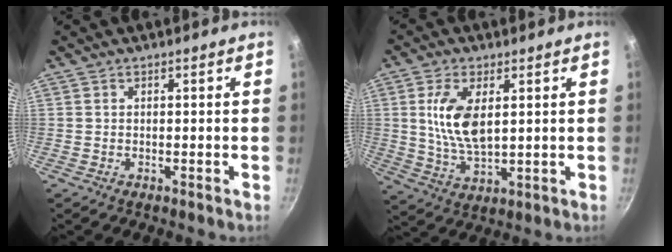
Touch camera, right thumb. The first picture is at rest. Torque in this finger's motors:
{"motor_torque": [1.67, 1.48, 1.56, -0.13, 0.16]}